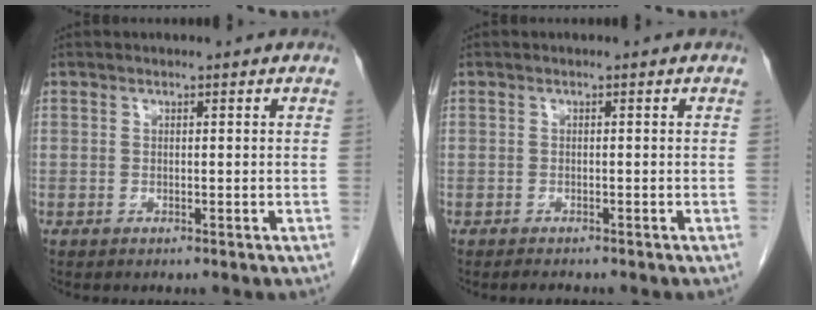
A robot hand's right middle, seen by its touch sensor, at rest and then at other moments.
{"total": 1.2, "force": [-1.1, 0.3, 0.4], "torque": [-0.012, -0.004, -0.014]}